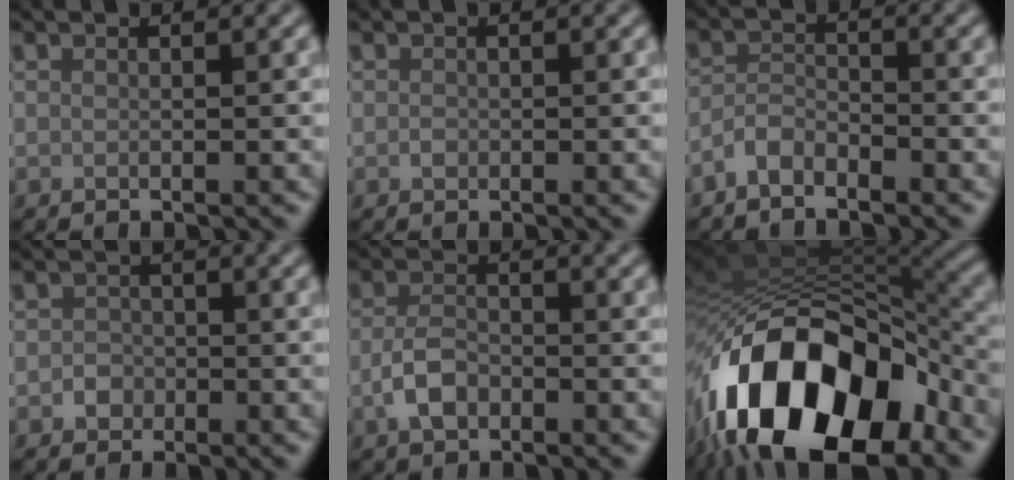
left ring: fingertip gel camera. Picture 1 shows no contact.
{"total": 0.7, "force": [-0.2, 0.6, 0.3], "torque": [-0.004, -0.002, -0.006]}
{"total": 2.4, "force": [-1.9, 0.9, 1.1], "torque": [-0.021, 0.008, -0.044]}
{"total": 1.6, "force": [-0.6, 1.4, 0.4], "torque": [0.003, 0.002, -0.014]}
{"total": 2.9, "force": [-1.3, 1.7, 1.9], "torque": [-0.040, 0.002, -0.031]}
{"total": 17.2, "force": [-8.1, 9.0, 12.1], "torque": [-0.202, -0.002, -0.128]}